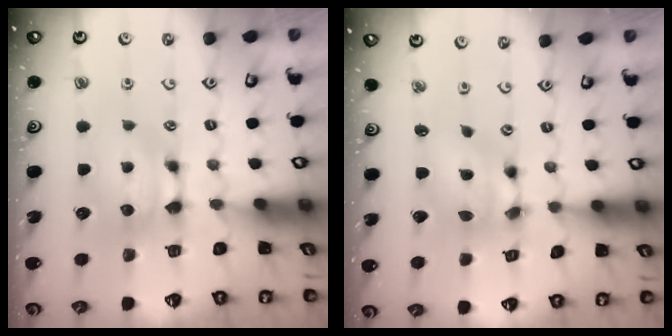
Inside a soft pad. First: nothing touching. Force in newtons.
{"total": 4.7, "press": 4.4, "slide": 1.7}